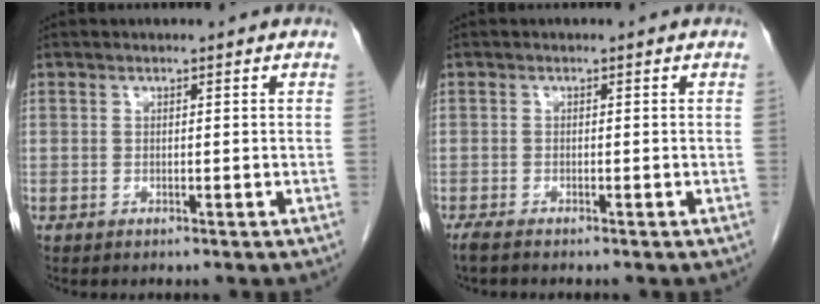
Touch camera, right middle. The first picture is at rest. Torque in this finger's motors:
{"motor_torque": [0.61, -0.86, -0.01, 0.02]}